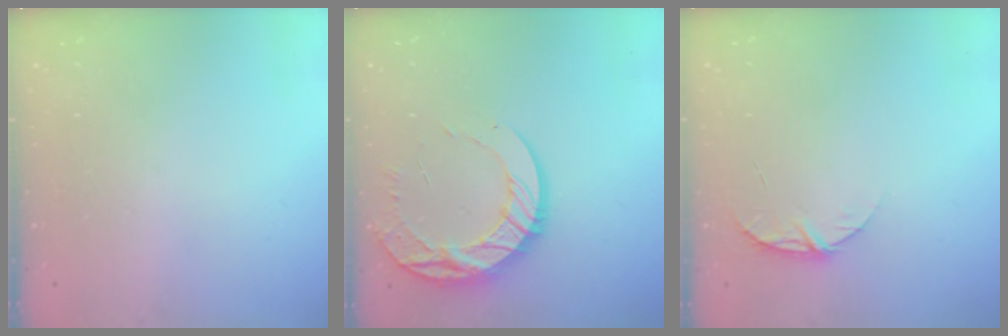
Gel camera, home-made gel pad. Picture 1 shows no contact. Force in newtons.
{"total": 14.7, "press": 14.6, "slide": 1.3}
{"total": 6.1, "press": 6.1, "slide": 0.7}